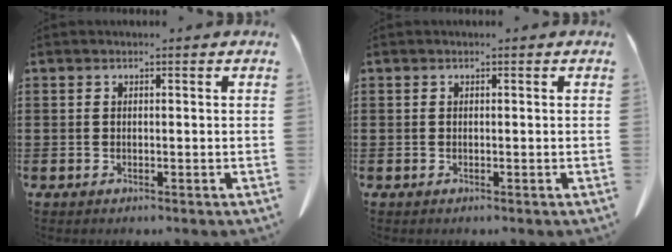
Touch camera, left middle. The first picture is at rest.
{"total": 0.0}